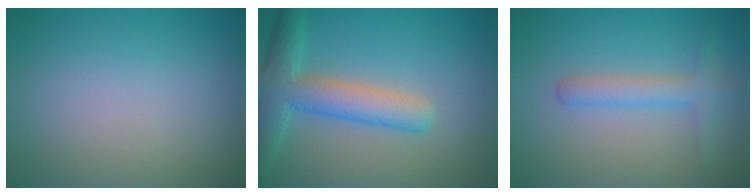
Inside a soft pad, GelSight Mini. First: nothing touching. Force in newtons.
{"total": 5.1, "press": 5.1, "slide": 0.2}
{"total": 2.5, "press": 2.5, "slide": 0.1}